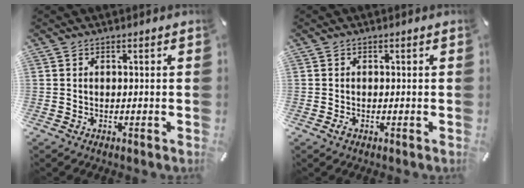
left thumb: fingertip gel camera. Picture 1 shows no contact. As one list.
[{"total": 0.8, "force": [-0.3, 0.5, 0.5], "torque": [-0.016, -0.005, -0.008]}]